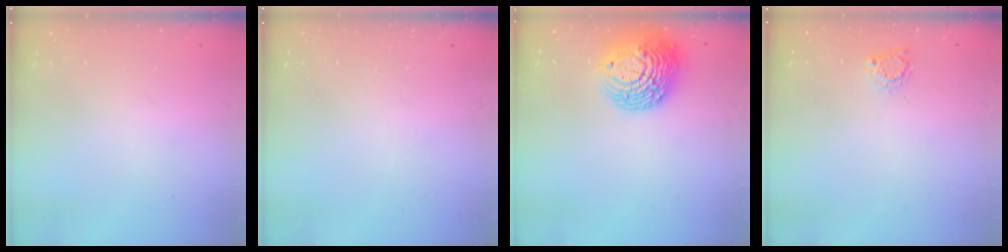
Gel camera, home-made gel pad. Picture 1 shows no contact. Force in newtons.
{"total": 0.0}
{"total": 13.9, "press": 13.8, "slide": 1.3}
{"total": 2.9, "press": 2.8, "slide": 0.4}